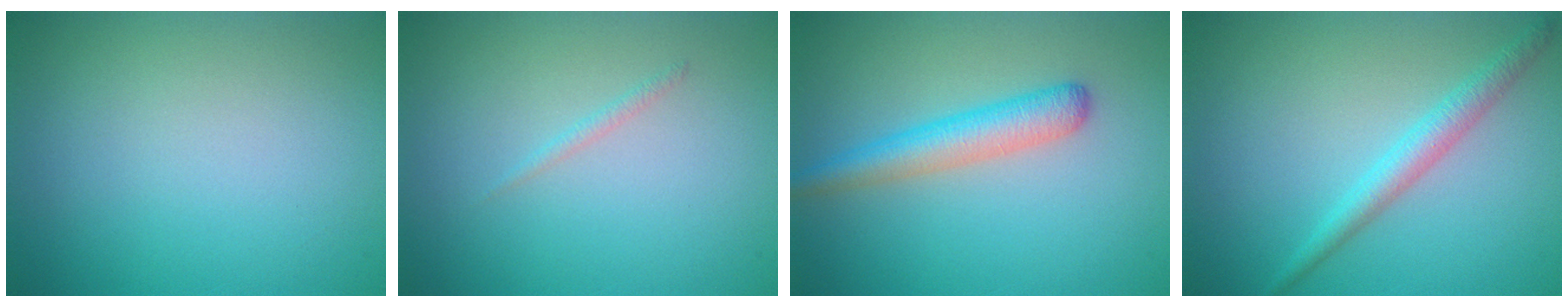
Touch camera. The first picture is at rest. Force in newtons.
{"total": 0.6, "press": 0.6, "slide": 0.1}
{"total": 3.4, "press": 3.4, "slide": 0.1}
{"total": 2.4, "press": 2.4, "slide": 0.0}